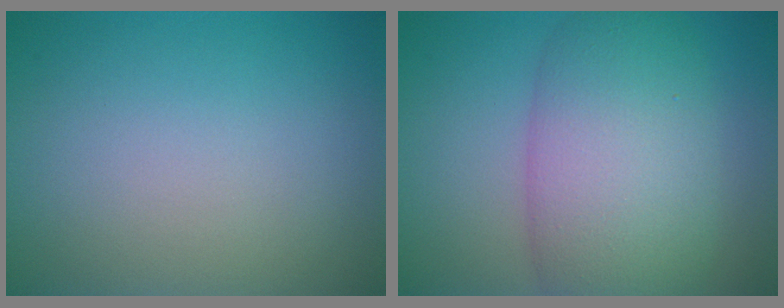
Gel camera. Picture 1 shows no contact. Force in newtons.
{"total": 8.9, "press": 8.9, "slide": 0.3}